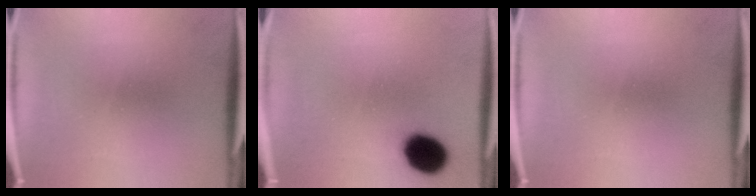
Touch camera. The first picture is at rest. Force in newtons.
{"total": 11.4}
{"total": 0.0}